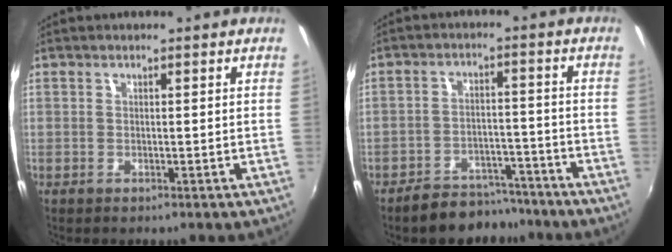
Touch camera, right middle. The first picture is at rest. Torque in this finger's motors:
{"motor_torque": [1.08, -1.06, 0.14, 0.08]}